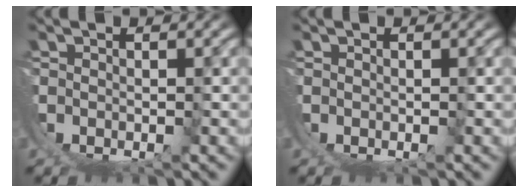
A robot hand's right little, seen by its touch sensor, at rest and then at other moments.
{"total": 0.0}